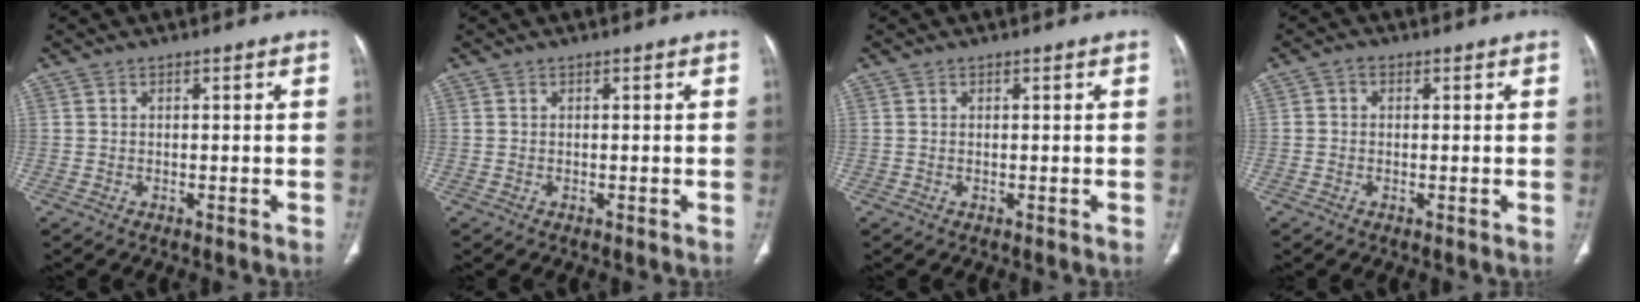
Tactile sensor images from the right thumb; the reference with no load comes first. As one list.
[{"total": 0.0}, {"total": 0.0}, {"total": 1.4, "force": [0.2, 1.1, 0.7], "torque": [-0.003, 0.007, -0.003]}]